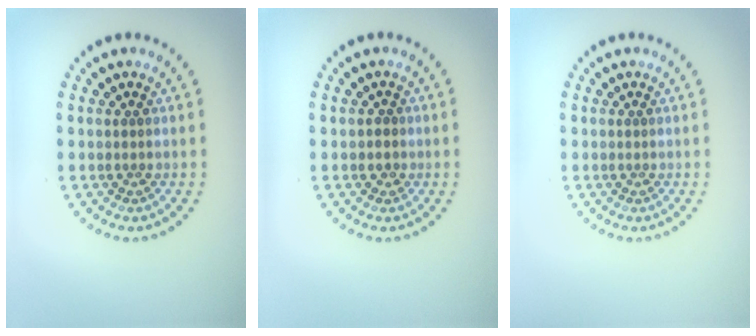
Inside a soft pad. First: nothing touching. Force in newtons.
{"total": 0.6, "press": 0.5, "slide": 0.4}
{"total": 0.0}